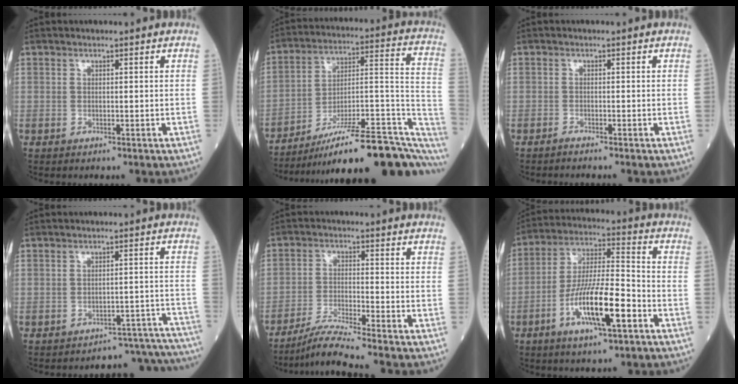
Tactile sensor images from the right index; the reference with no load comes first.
{"total": 25.8, "force": [-19.2, 3.3, 16.9], "torque": [-0.165, 0.012, -0.278]}
{"total": 1.4, "force": [-1.2, -0.4, 0.6], "torque": [-0.008, 0.003, -0.016]}
{"total": 11.9, "force": [-11.8, 1.0, -1.0], "torque": [0.042, 0.043, -0.131]}
{"total": 6.2, "force": [-5.4, -2.1, 2.2], "torque": [-0.050, -0.026, -0.102]}
{"total": 13.4, "force": [-5.4, 2.1, 12.0], "torque": [-0.228, -0.005, -0.096]}